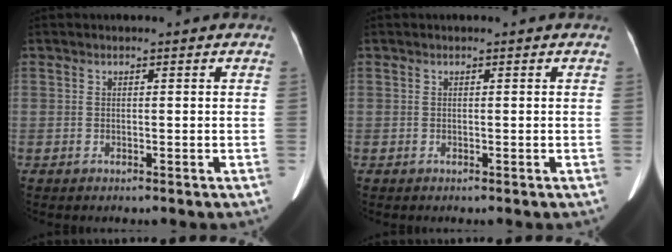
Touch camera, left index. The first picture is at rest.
{"total": 0.0}